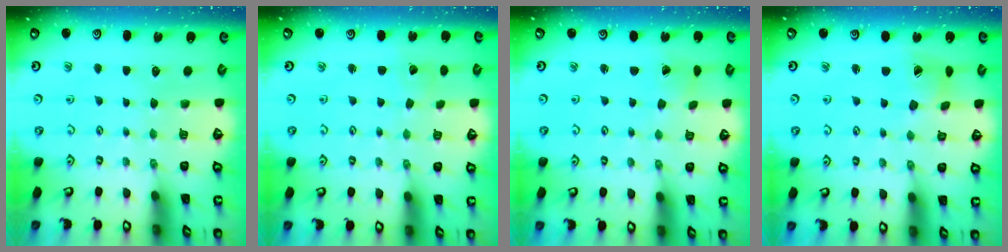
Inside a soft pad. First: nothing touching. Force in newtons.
{"total": 1.6, "press": 1.6, "slide": 0.2}
{"total": 1.2, "press": 1.2, "slide": 0.2}
{"total": 7.5, "press": 7.5, "slide": 0.6}